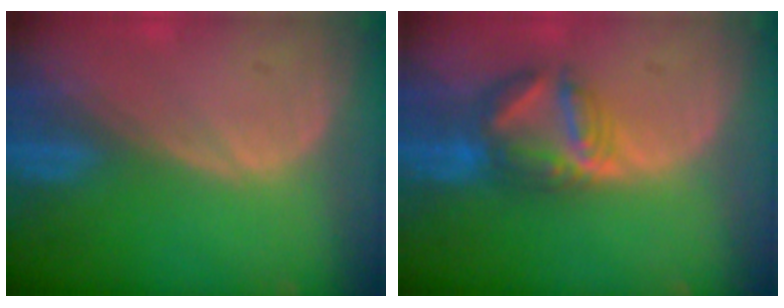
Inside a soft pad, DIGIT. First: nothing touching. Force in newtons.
{"total": 6.4, "press": 6.3, "slide": 0.9}